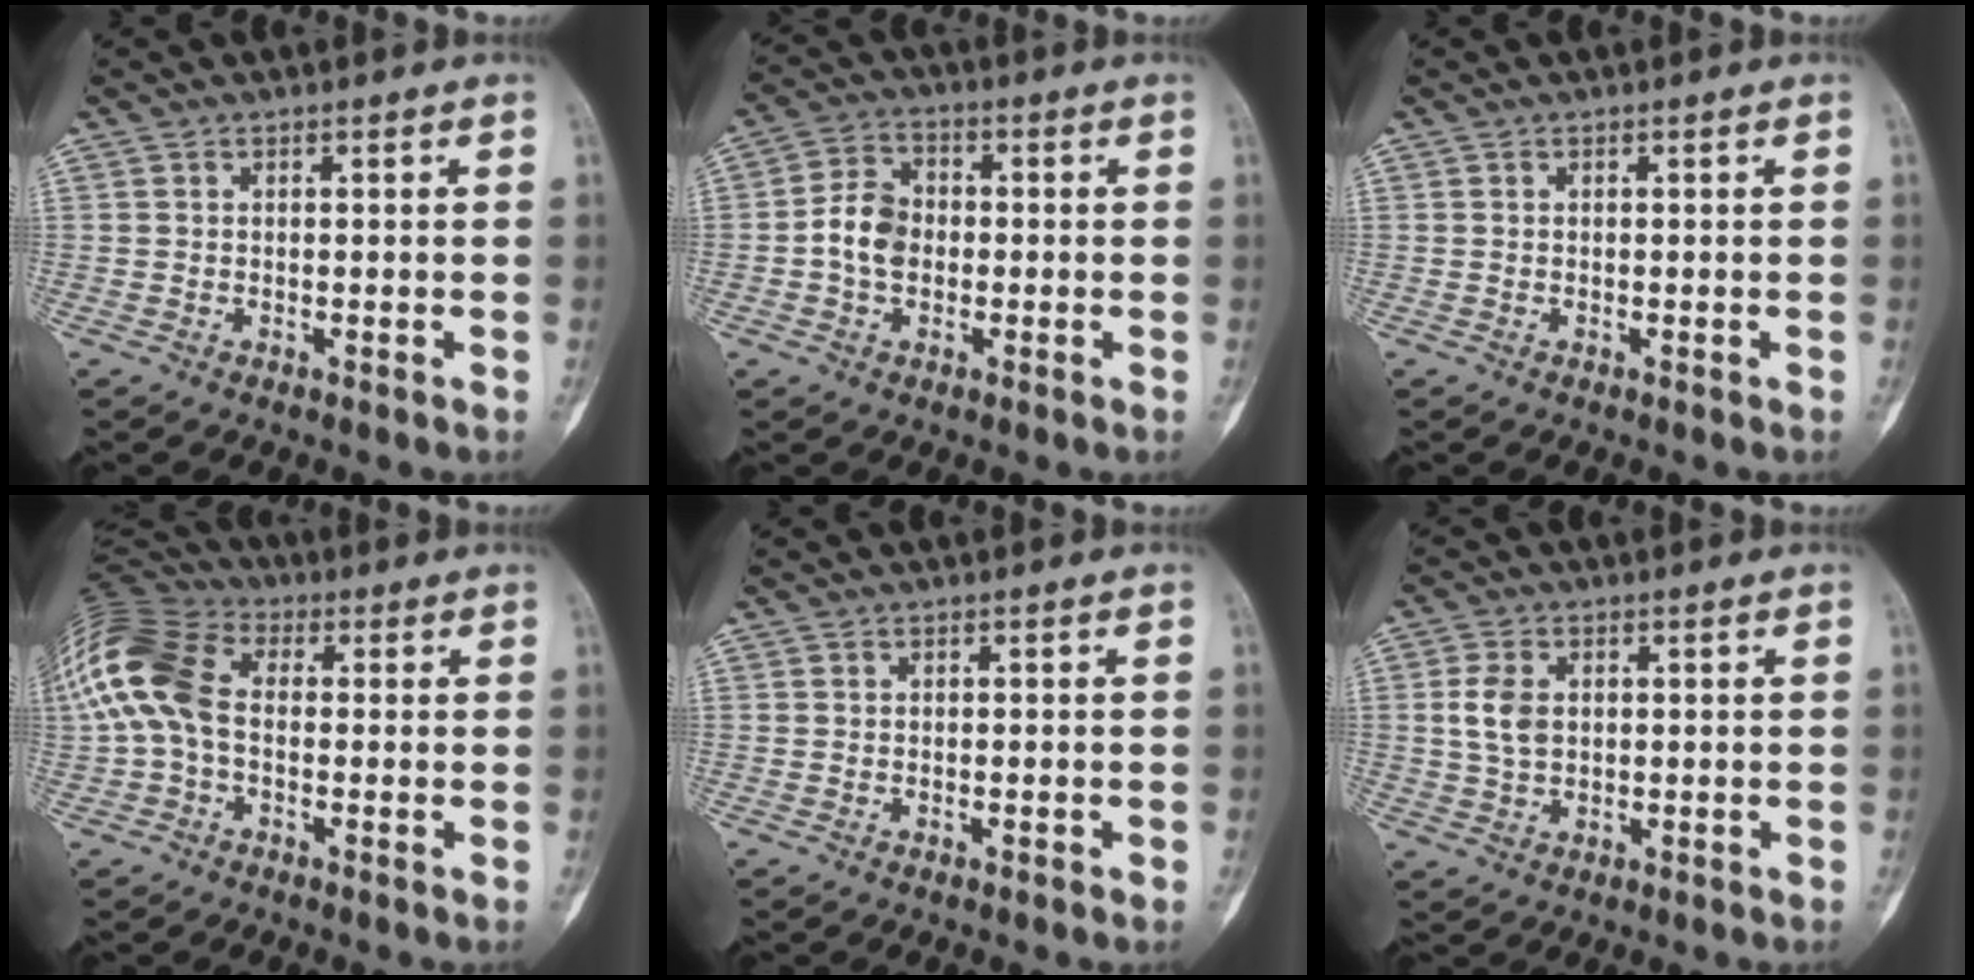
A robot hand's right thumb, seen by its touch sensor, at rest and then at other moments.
{"total": 6.9, "force": [-0.8, 5.2, 4.5], "torque": [-0.068, 0.019, -0.024]}
{"total": 0.0}
{"total": 15.8, "force": [0.4, 10.3, 12.0], "torque": [-0.265, 0.033, -0.005]}
{"total": 0.7, "force": [-0.3, 0.2, 0.6], "torque": [-0.009, -0.001, -0.004]}
{"total": 5.1, "force": [0.7, 3.5, 3.7], "torque": [-0.070, 0.002, 0.014]}